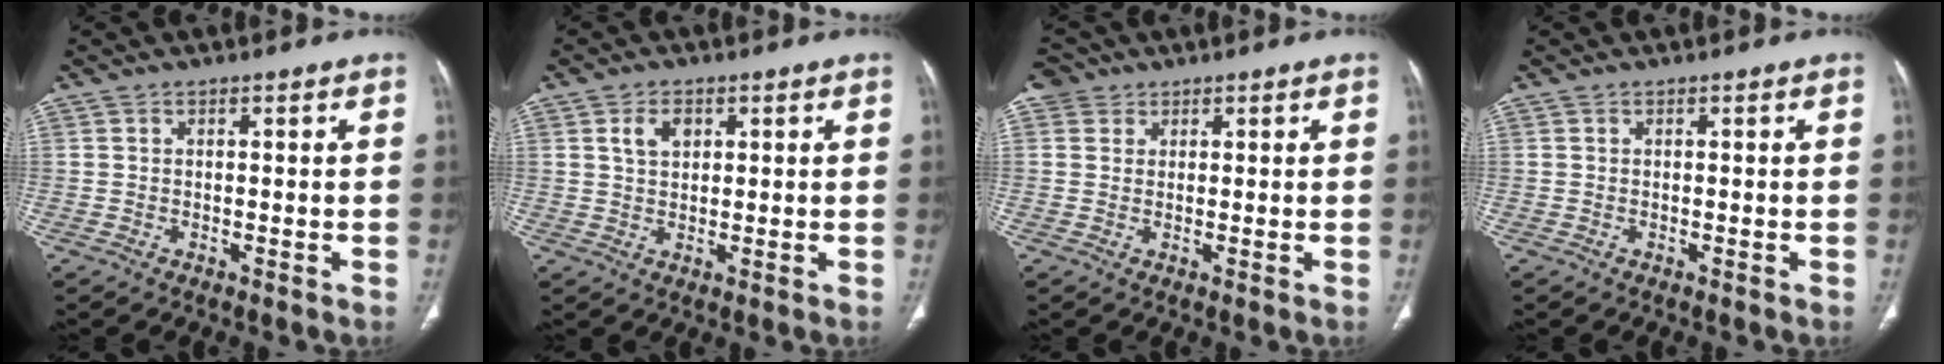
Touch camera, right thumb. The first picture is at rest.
{"total": 3.8, "force": [1.5, 2.5, 2.4], "torque": [-0.034, -0.002, 0.029]}
{"total": 3.1, "force": [1.6, 2.7, 0.2], "torque": [0.013, 0.001, 0.021]}
{"total": 0.0}